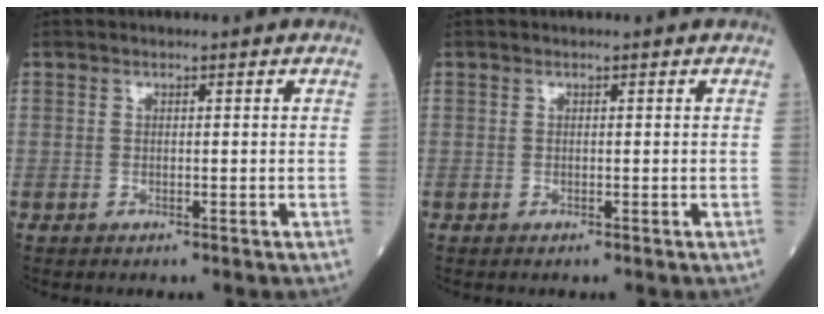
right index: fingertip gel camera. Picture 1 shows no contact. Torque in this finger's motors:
{"motor_torque": [0.00, 0.00, 0.00, 0.00]}